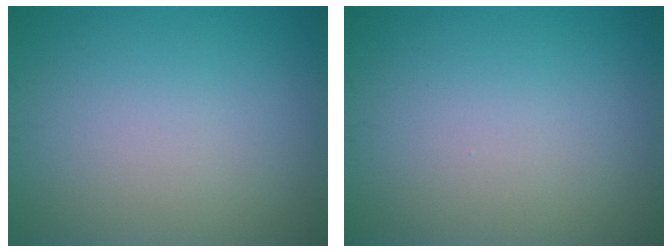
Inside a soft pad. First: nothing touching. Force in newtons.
{"total": 0.0}